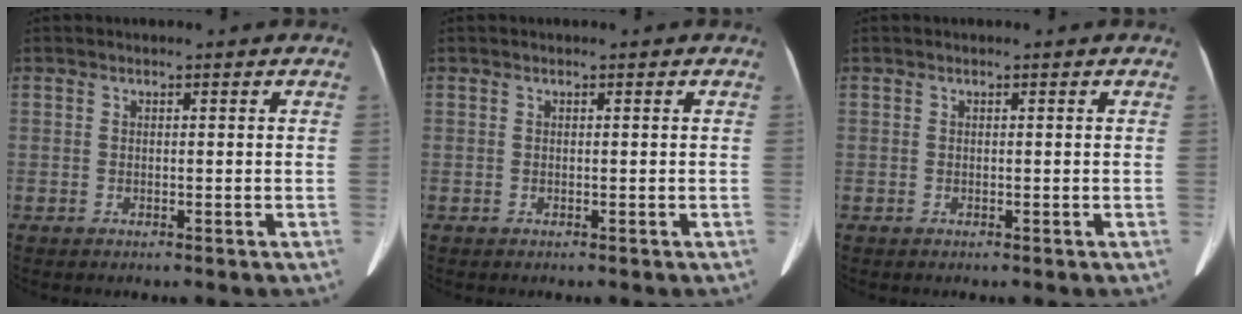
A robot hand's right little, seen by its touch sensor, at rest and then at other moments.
{"total": 0.0}
{"total": 0.0}